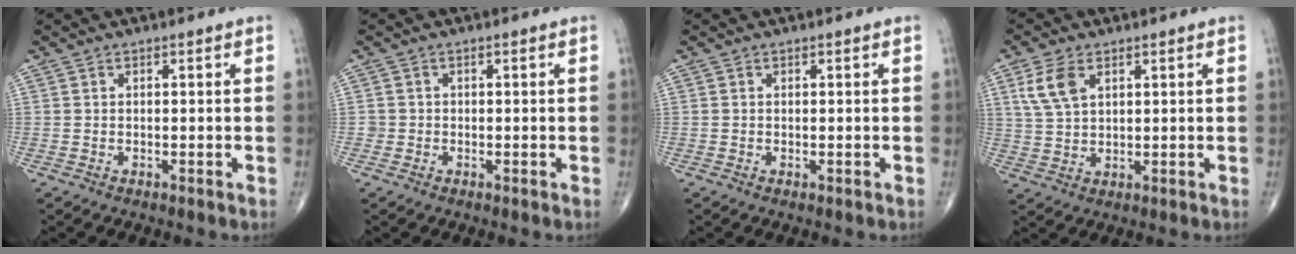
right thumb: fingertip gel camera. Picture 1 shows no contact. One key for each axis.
{"total": 1.1, "fx": -0.2, "fy": 1.1, "fz": 0.0, "tx": 0.008, "ty": 0.006, "tz": -0.007}
{"total": 0.0}
{"total": 6.5, "fx": 2.8, "fy": 3.7, "fz": 4.5, "tx": -0.091, "ty": -0.003, "tz": 0.061}